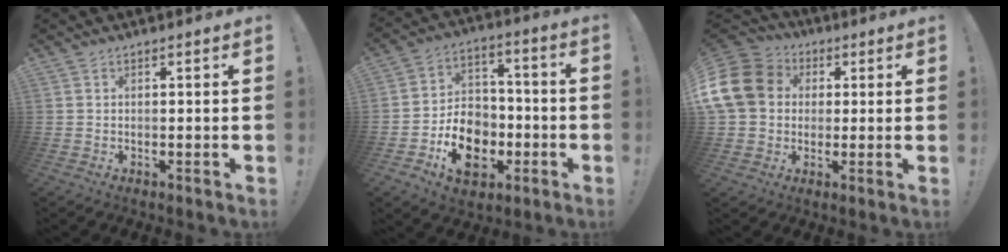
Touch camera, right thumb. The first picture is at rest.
{"total": 14.6, "force": [-5.9, 11.0, 7.4], "torque": [-0.106, 0.042, -0.098]}
{"total": 17.3, "force": [3.0, 14.1, 9.5], "torque": [-0.185, 0.001, 0.057]}